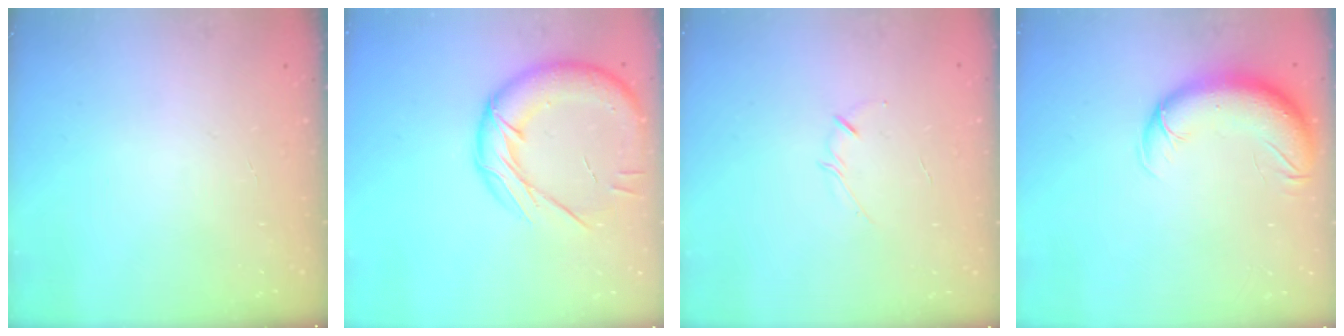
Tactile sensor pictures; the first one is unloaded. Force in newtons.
{"total": 18.0, "press": 17.8, "slide": 2.5}
{"total": 2.9, "press": 2.8, "slide": 0.6}
{"total": 12.1, "press": 11.8, "slide": 2.5}